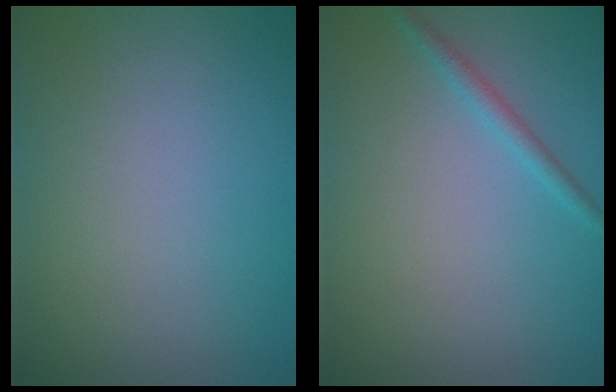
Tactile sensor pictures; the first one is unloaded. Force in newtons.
{"total": 1.4, "press": 1.4, "slide": 0.1}